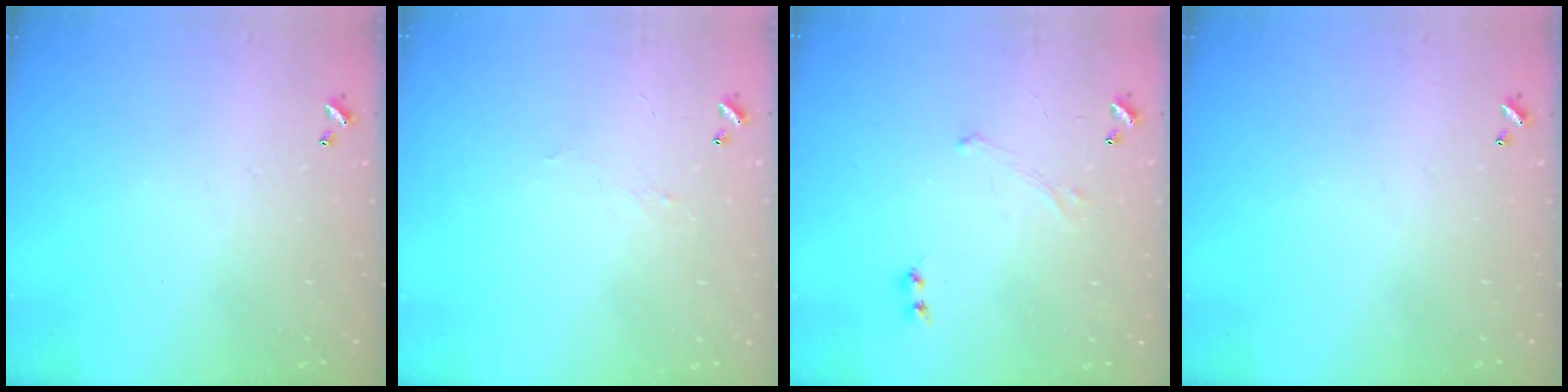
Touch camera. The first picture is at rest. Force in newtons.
{"total": 2.2, "press": 2.0, "slide": 0.8}
{"total": 0.7, "press": 0.6, "slide": 0.2}
{"total": 0.0}